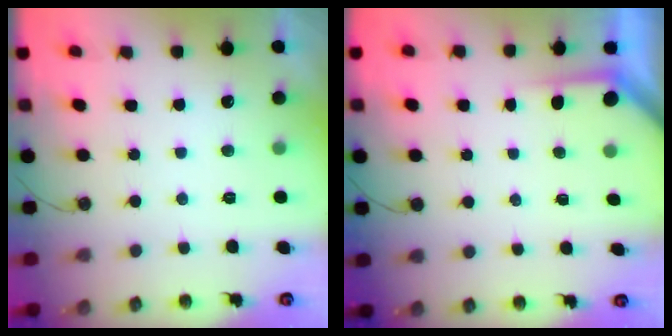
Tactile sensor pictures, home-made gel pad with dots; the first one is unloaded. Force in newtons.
{"total": 2.0, "press": 2.0, "slide": 0.2}